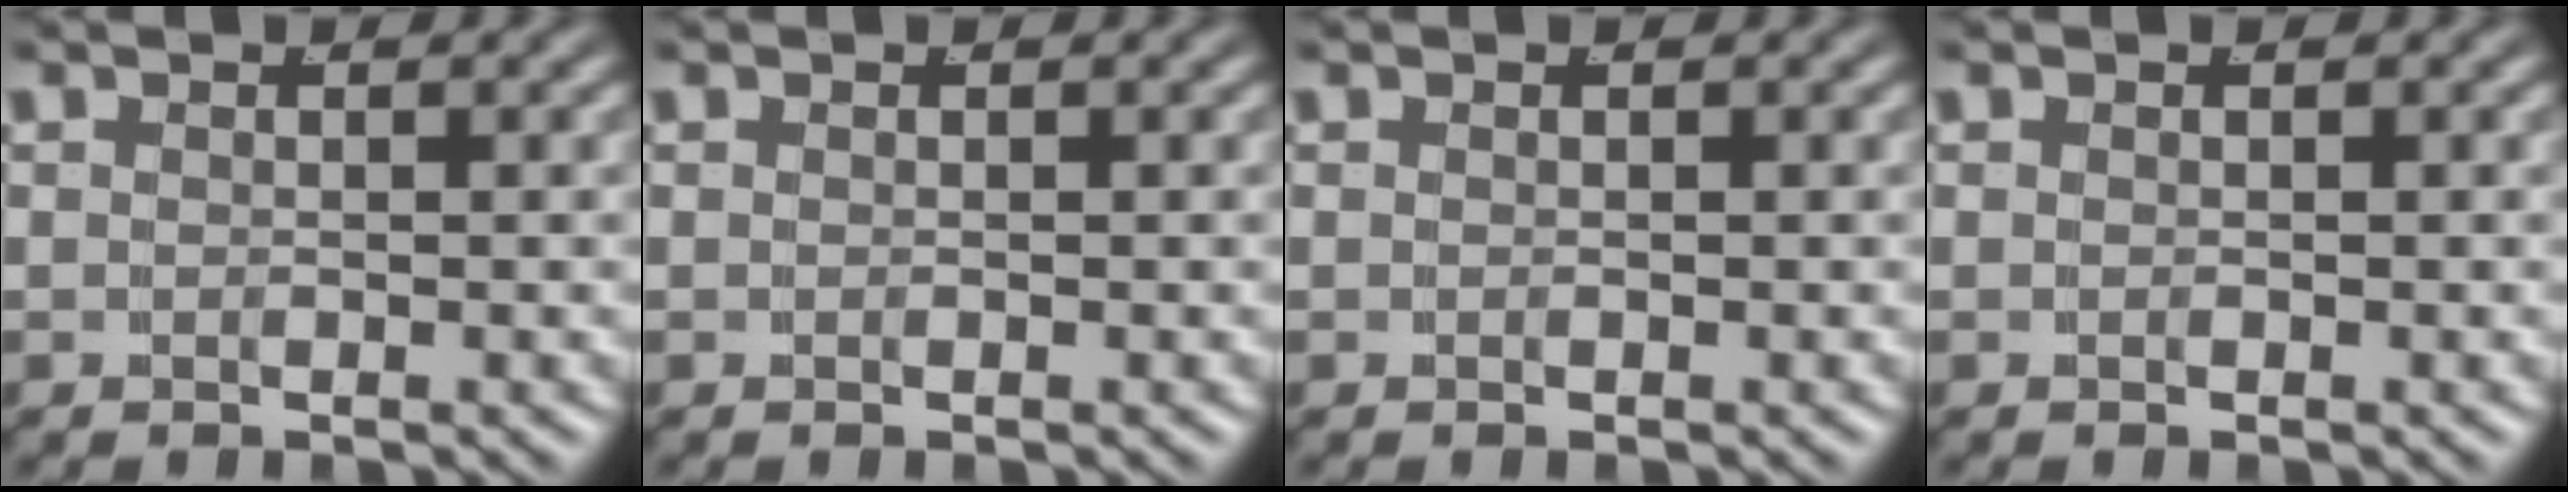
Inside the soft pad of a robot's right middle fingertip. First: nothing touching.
{"total": 0.0}
{"total": 0.0}
{"total": 0.0}